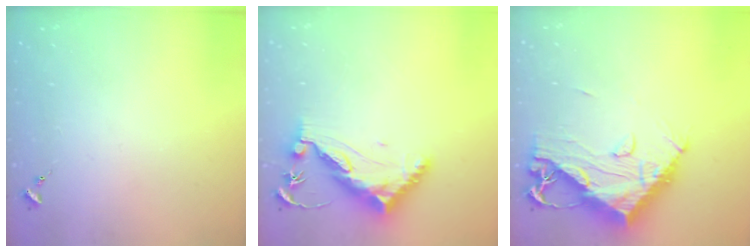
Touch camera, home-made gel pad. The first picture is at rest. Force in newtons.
{"total": 11.5, "press": 11.4, "slide": 0.7}
{"total": 15.8, "press": 15.7, "slide": 1.7}